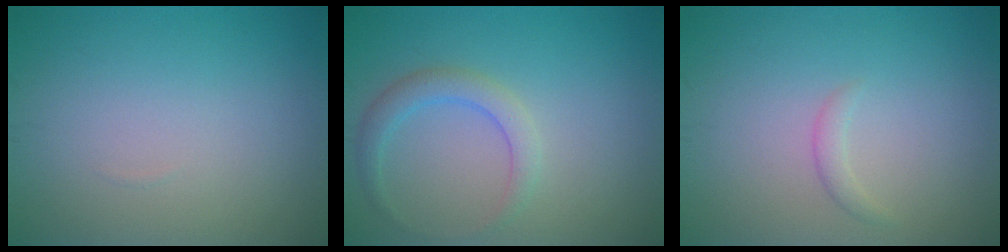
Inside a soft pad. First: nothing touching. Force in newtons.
{"total": 2.4, "press": 2.4, "slide": 0.1}
{"total": 1.0, "press": 1.0, "slide": 0.1}